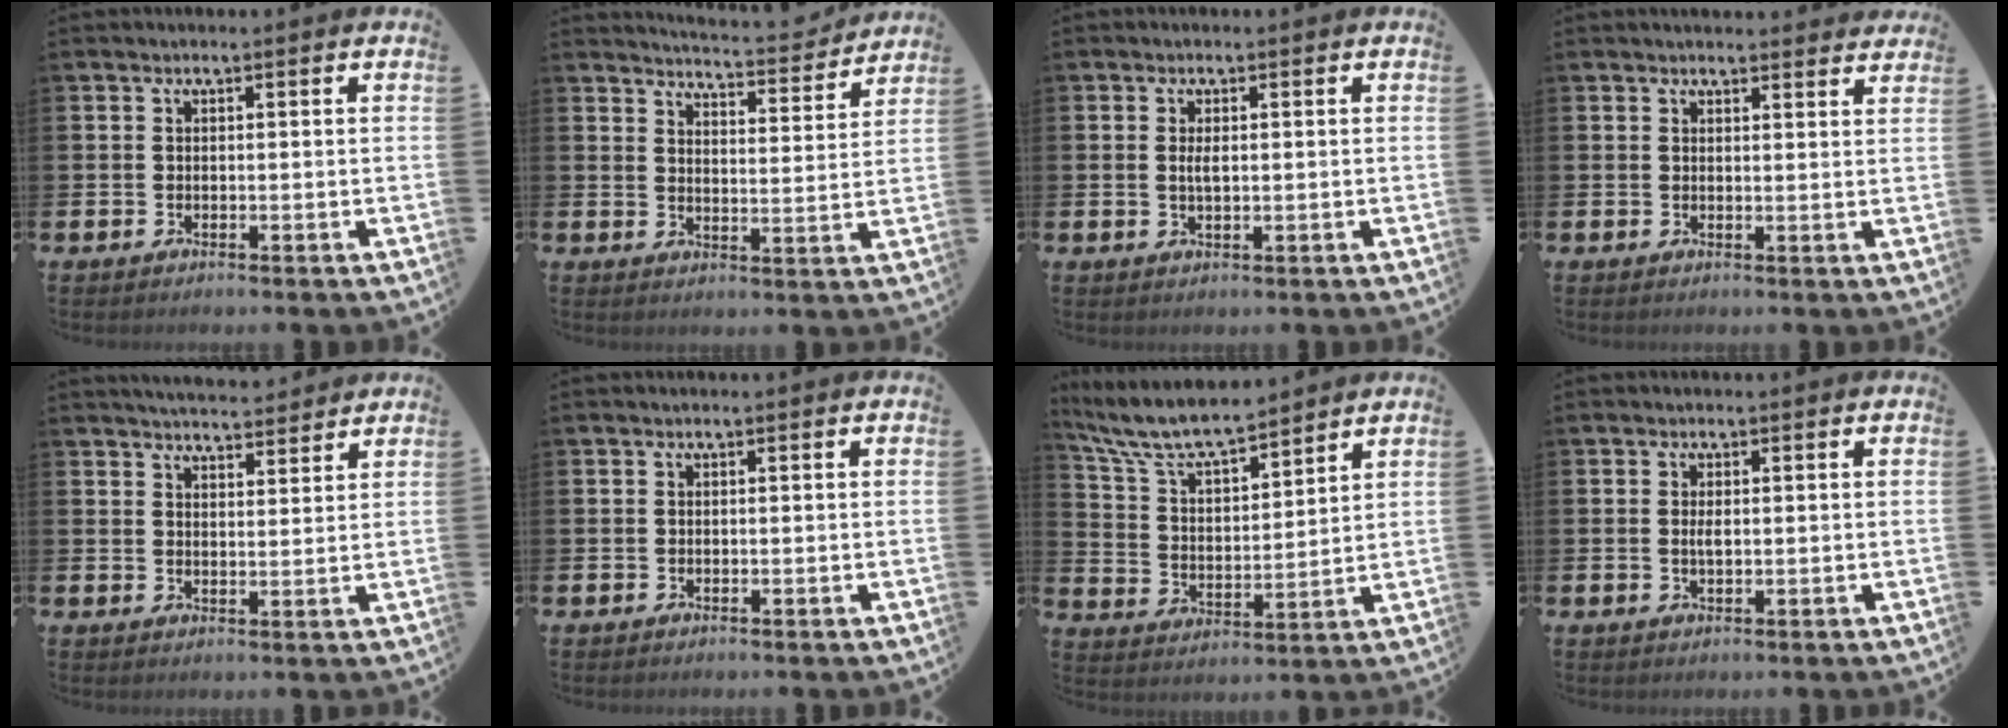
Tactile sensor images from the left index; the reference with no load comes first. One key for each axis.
{"total": 4.9, "fx": 4.9, "fy": 0.1, "fz": 0.3, "tx": -0.012, "ty": -0.044, "tz": 0.081}
{"total": 1.7, "fx": 0.3, "fy": 0.6, "fz": 1.5, "tx": -0.029, "ty": 0.002, "tz": 0.002}
{"total": 2.2, "fx": 2.2, "fy": 0.3, "fz": -0.1, "tx": 0.012, "ty": -0.016, "tz": 0.037}
{"total": 4.7, "fx": 4.7, "fy": 0.6, "fz": 0.2, "tx": -0.011, "ty": -0.025, "tz": 0.085}
{"total": 0.0}
{"total": 8.4, "fx": 7.8, "fy": 1.6, "fz": 2.9, "tx": -0.091, "ty": -0.045, "tz": 0.138}
{"total": 1.3, "fx": 0.2, "fy": 0.5, "fz": 1.2, "tx": -0.022, "ty": 0.002, "tz": 0.001}